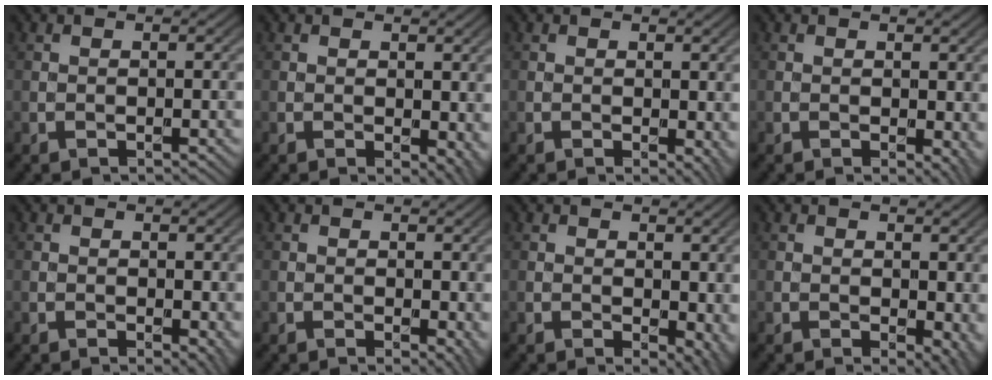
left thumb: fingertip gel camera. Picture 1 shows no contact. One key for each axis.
{"total": 3.6, "fx": -0.2, "fy": 2.1, "fz": 2.8, "tx": -0.030, "ty": -0.010, "tz": -0.001}
{"total": 2.1, "fx": -0.1, "fy": 1.2, "fz": 1.8, "tx": -0.017, "ty": -0.008, "tz": 0.001}
{"total": 2.6, "fx": -0.1, "fy": 1.4, "fz": 2.2, "tx": -0.022, "ty": -0.006, "tz": 0.001}
{"total": 2.4, "fx": -0.2, "fy": 1.4, "fz": 2.0, "tx": -0.022, "ty": -0.008, "tz": 0.000}
{"total": 2.7, "fx": -0.1, "fy": 1.5, "fz": 2.3, "tx": -0.023, "ty": -0.006, "tz": 0.001}
{"total": 5.1, "fx": -0.2, "fy": 3.1, "fz": 4.1, "tx": -0.051, "ty": -0.015, "tz": 0.007}
{"total": 4.4, "fx": -0.3, "fy": 2.5, "fz": 3.6, "tx": -0.043, "ty": -0.011, "tz": 0.001}